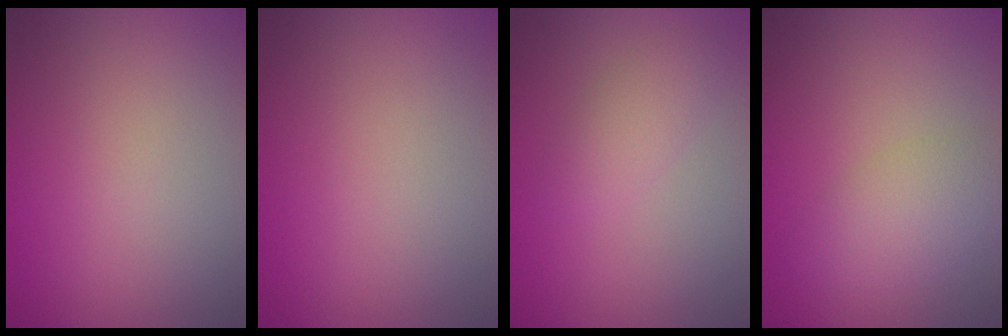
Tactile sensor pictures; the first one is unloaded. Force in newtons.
{"total": 0.0}
{"total": 1.9, "press": 1.9, "slide": 0.0}
{"total": 3.4, "press": 3.4, "slide": 0.0}